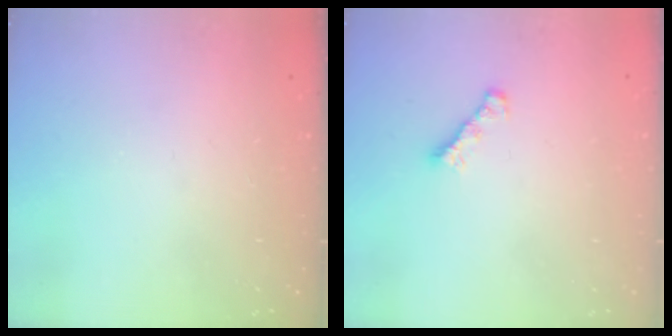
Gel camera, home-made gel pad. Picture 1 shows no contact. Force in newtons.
{"total": 1.6, "press": 1.4, "slide": 0.6}